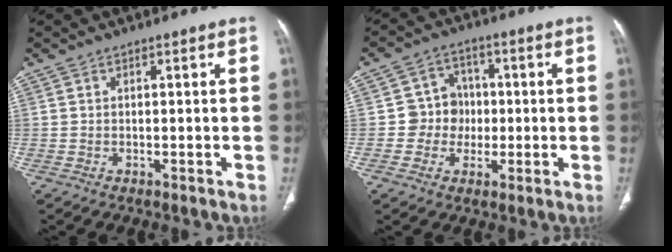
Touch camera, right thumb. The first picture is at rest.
{"total": 6.9, "force": [-0.7, 6.6, 1.8], "torque": [0.018, 0.020, -0.019]}